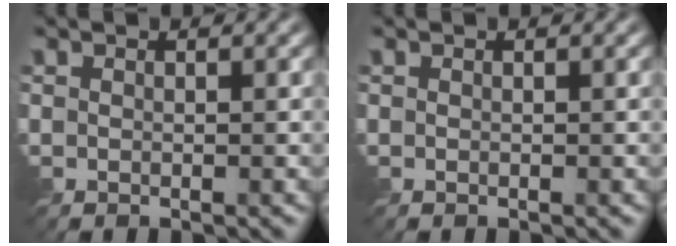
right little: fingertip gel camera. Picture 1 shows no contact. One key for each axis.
{"total": 0.0}